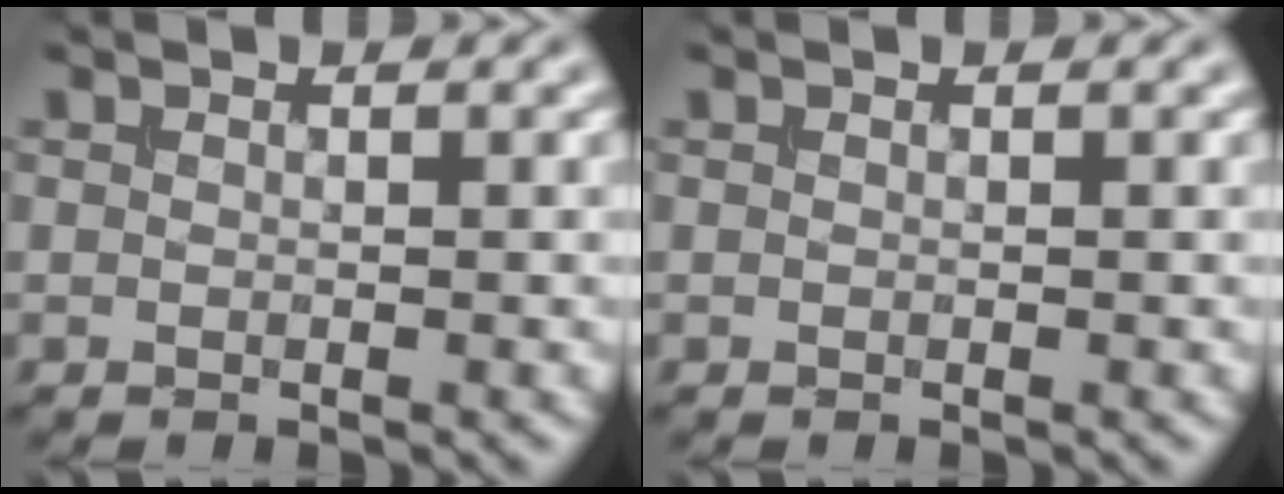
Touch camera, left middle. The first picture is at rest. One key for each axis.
{"total": 0.0}